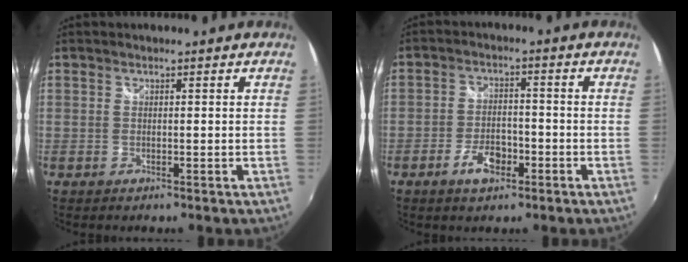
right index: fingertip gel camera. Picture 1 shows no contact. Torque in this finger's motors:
{"motor_torque": [0.11, -0.06, 0.16, 0.06]}